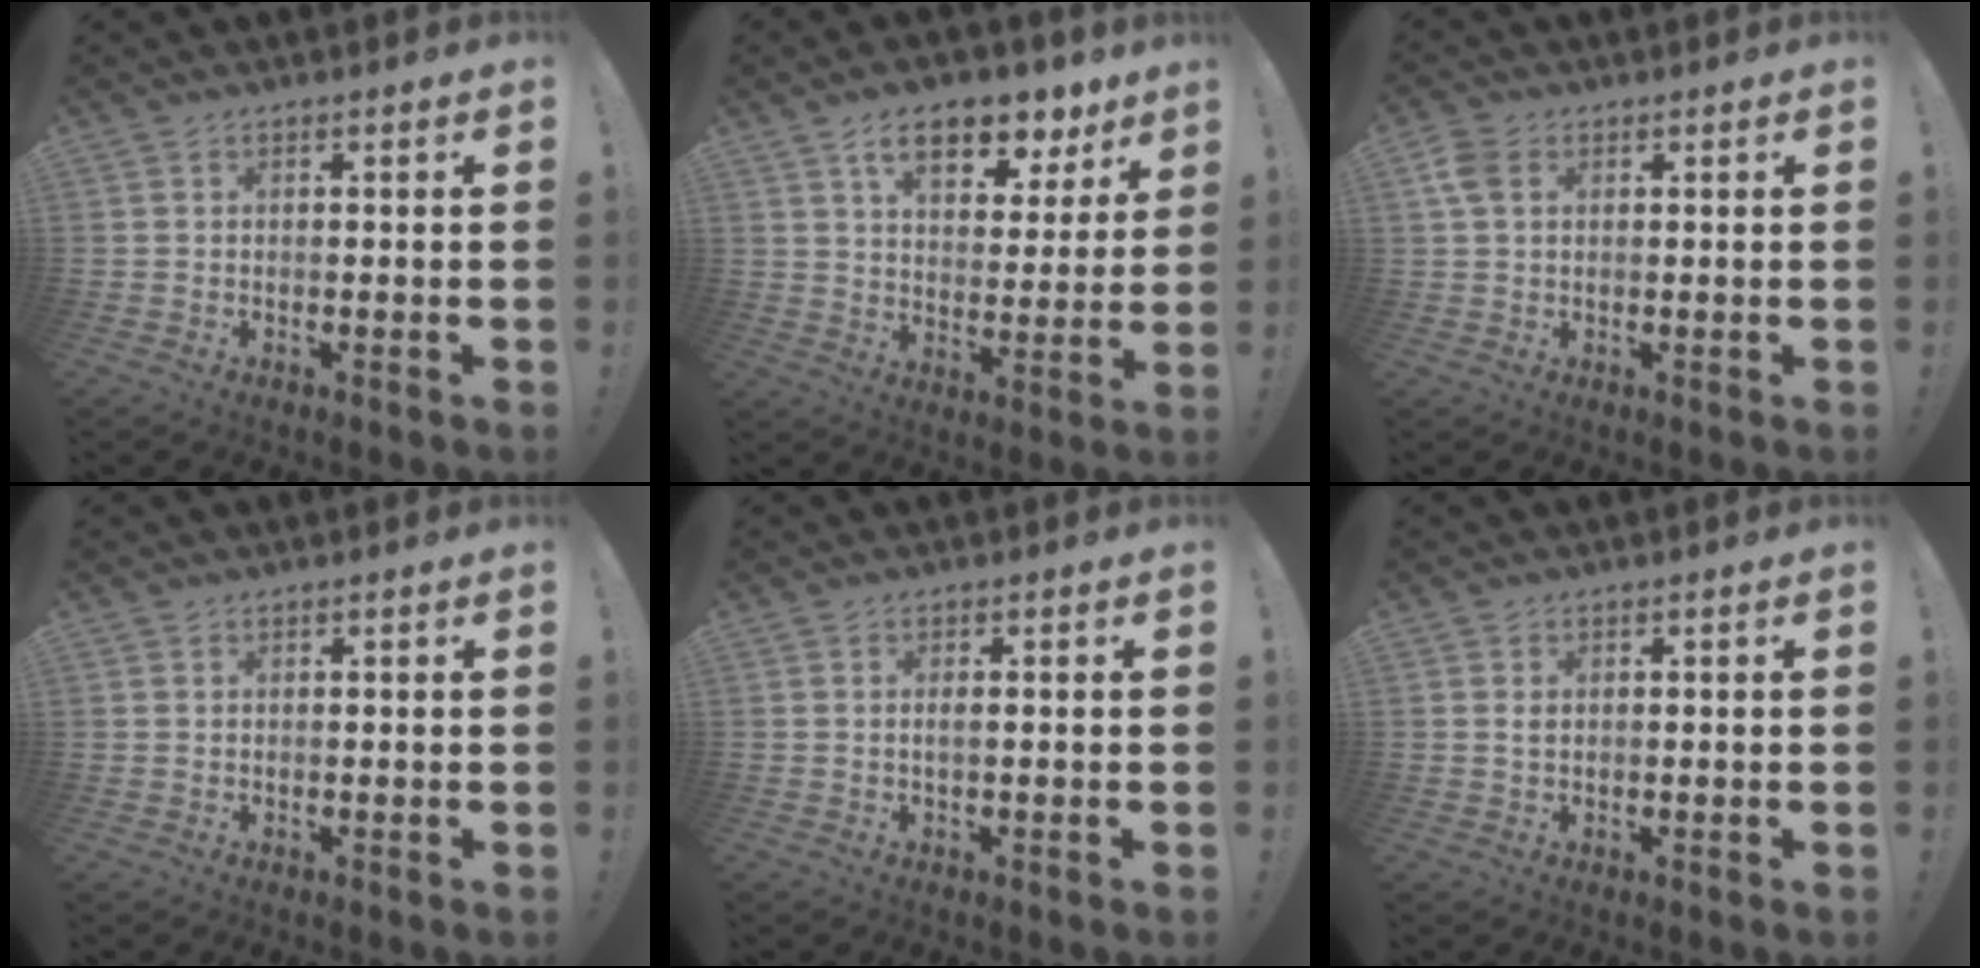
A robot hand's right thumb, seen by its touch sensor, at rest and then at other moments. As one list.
[{"total": 13.0, "force": [8.1, 6.8, 7.6], "torque": [-0.108, -0.047, 0.141]}, {"total": 5.3, "force": [1.6, 3.6, 3.6], "torque": [-0.073, 0.007, 0.032]}, {"total": 0.8, "force": [0.5, 0.6, 0.0], "torque": [0.003, 0.000, 0.008]}, {"total": 1.2, "force": [0.0, 0.2, 1.1], "torque": [-0.023, 0.001, 0.000]}, {"total": 1.0, "force": [0.3, 0.8, 0.4], "torque": [-0.007, 0.002, 0.006]}]